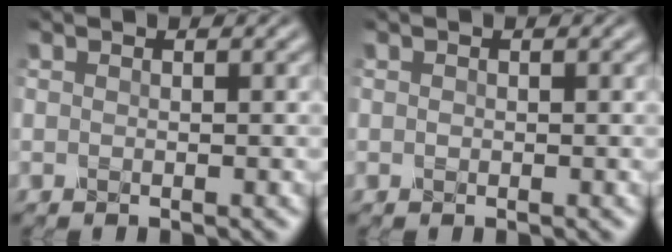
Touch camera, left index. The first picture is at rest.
{"total": 0.0}